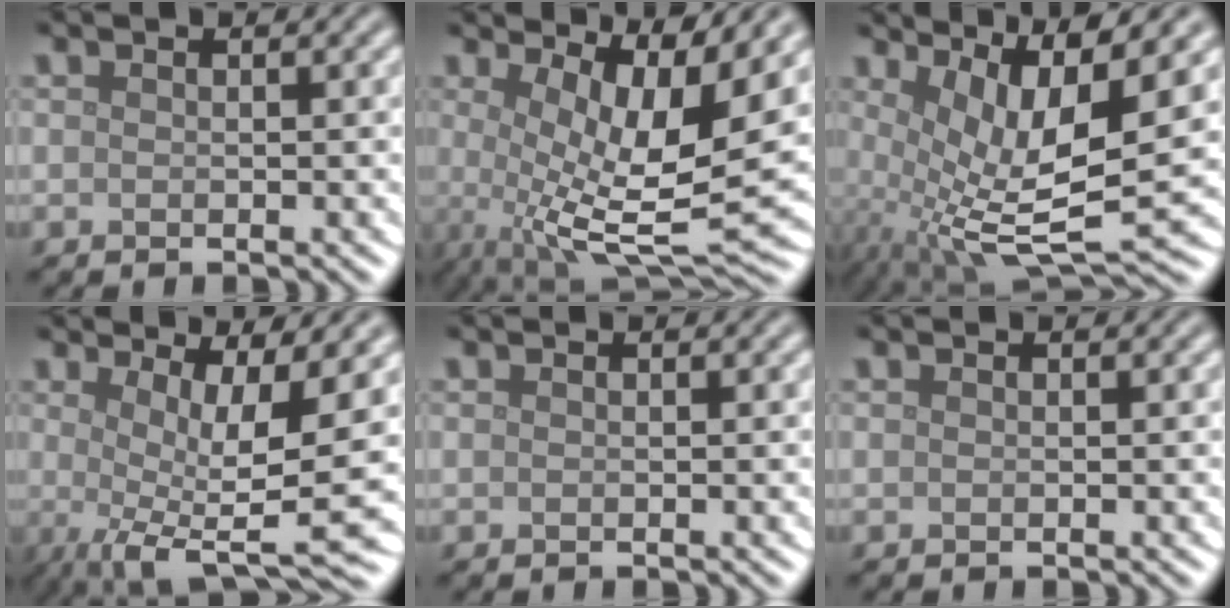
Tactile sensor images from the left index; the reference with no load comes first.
{"total": 10.7, "force": [1.7, 3.4, 10.0], "torque": [-0.161, -0.015, 0.034]}
{"total": 10.7, "force": [1.5, 3.0, 10.1], "torque": [-0.180, -0.004, 0.036]}
{"total": 9.0, "force": [0.0, 2.3, 8.7], "torque": [-0.131, -0.008, 0.000]}
{"total": 0.0}
{"total": 0.0}